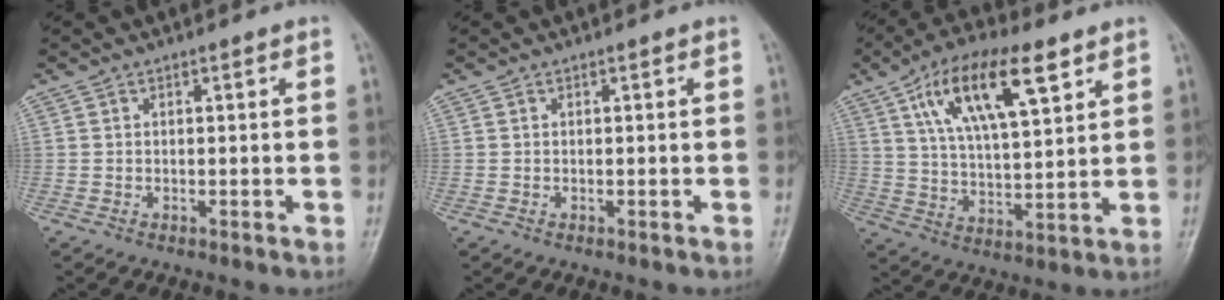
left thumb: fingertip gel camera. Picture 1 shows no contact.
{"total": 0.0}
{"total": 16.4, "force": [8.0, 6.1, 13.0], "torque": [-0.209, -0.017, 0.142]}